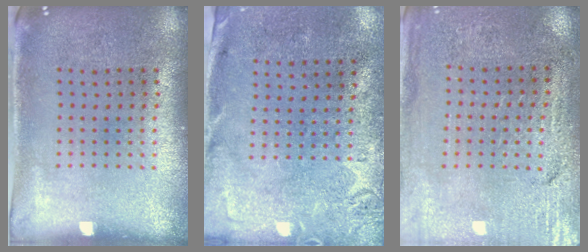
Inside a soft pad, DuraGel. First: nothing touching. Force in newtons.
{"total": 2.8, "press": 2.2, "slide": 1.8}
{"total": 3.2, "press": 3.1, "slide": 0.7}